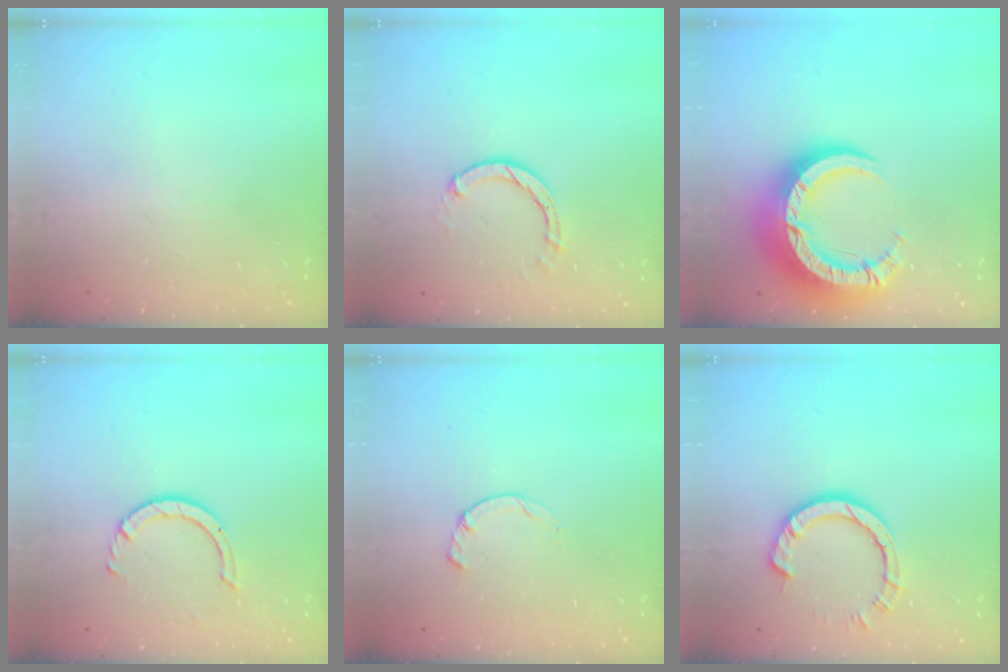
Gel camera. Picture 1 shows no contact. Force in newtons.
{"total": 3.0, "press": 3.0, "slide": 0.4}
{"total": 19.6, "press": 19.5, "slide": 1.7}
{"total": 3.9, "press": 3.9, "slide": 0.3}
{"total": 0.5, "press": 0.4, "slide": 0.3}
{"total": 7.7, "press": 7.7, "slide": 0.6}